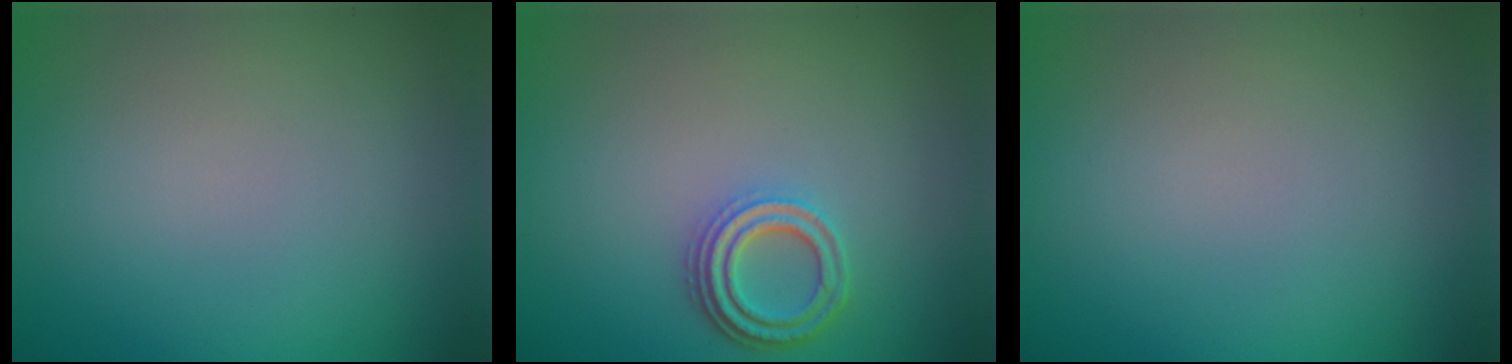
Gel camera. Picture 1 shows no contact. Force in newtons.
{"total": 3.3, "press": 2.7, "slide": 2.0}
{"total": 0.0}